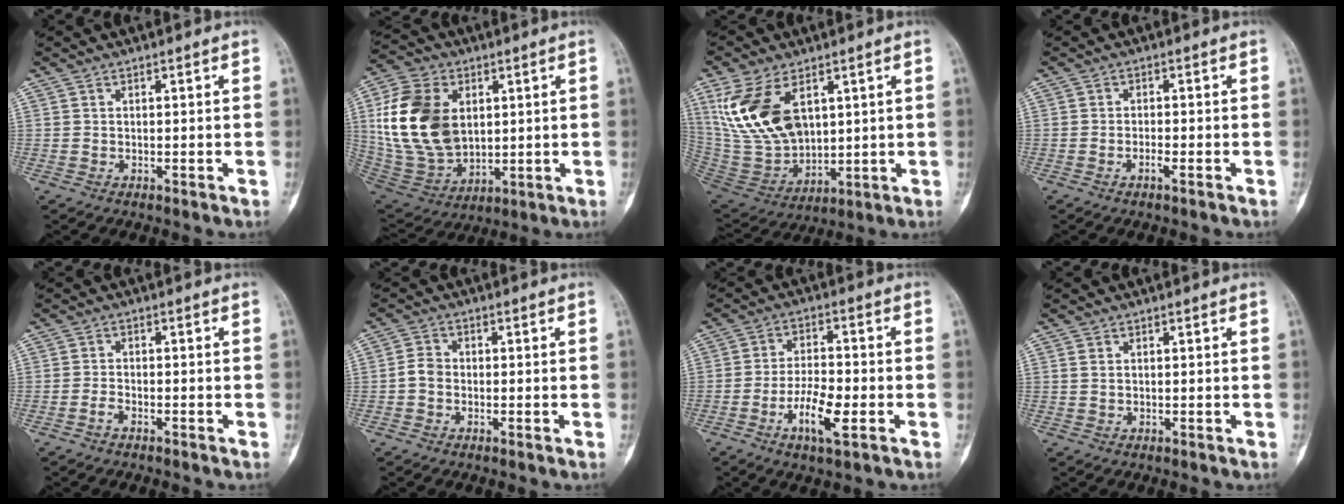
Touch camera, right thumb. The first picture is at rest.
{"total": 19.7, "force": [3.5, 13.5, 13.9], "torque": [-0.263, -0.011, 0.081]}
{"total": 17.0, "force": [6.4, 10.0, 12.2], "torque": [-0.227, -0.024, 0.145]}
{"total": 1.8, "force": [-1.0, 0.4, 1.4], "torque": [-0.032, 0.006, -0.018]}
{"total": 1.7, "force": [-1.2, 0.7, 0.9], "torque": [-0.024, 0.009, -0.025]}
{"total": 2.7, "force": [-0.7, 2.2, 1.6], "torque": [-0.024, 0.008, -0.019]}
{"total": 8.5, "force": [-3.3, 2.8, 7.3], "torque": [-0.139, 0.012, -0.061]}
{"total": 0.9, "force": [0.3, 0.6, 0.6], "torque": [-0.016, 0.003, 0.010]}